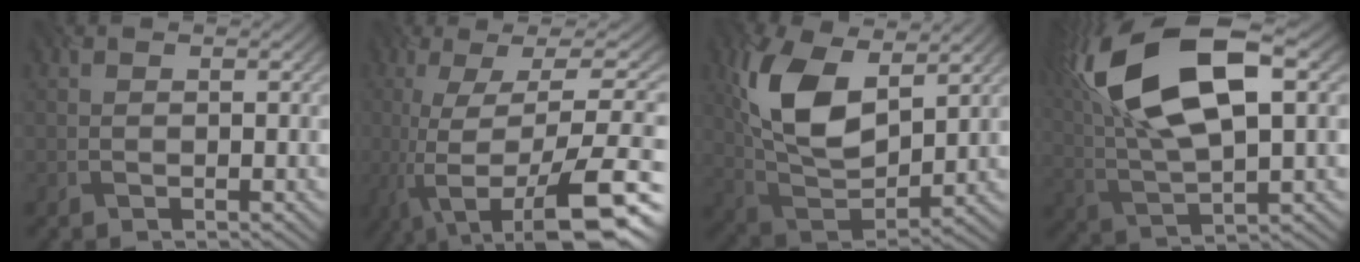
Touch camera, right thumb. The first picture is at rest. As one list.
[{"total": 14.5, "force": [-4.4, 4.5, 13.0], "torque": [-0.216, 0.014, -0.062]}, {"total": 11.4, "force": [4.3, 6.1, 8.6], "torque": [-0.214, 0.008, 0.092]}, {"total": 16.5, "force": [6.7, 7.1, 13.3], "torque": [-0.297, 0.031, 0.122]}]